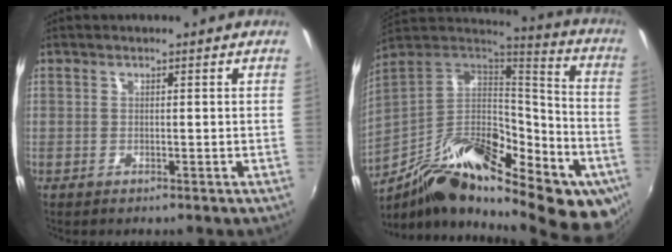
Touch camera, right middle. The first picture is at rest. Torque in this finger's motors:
{"motor_torque": [1.07, -1.07, 0.84, 0.21]}